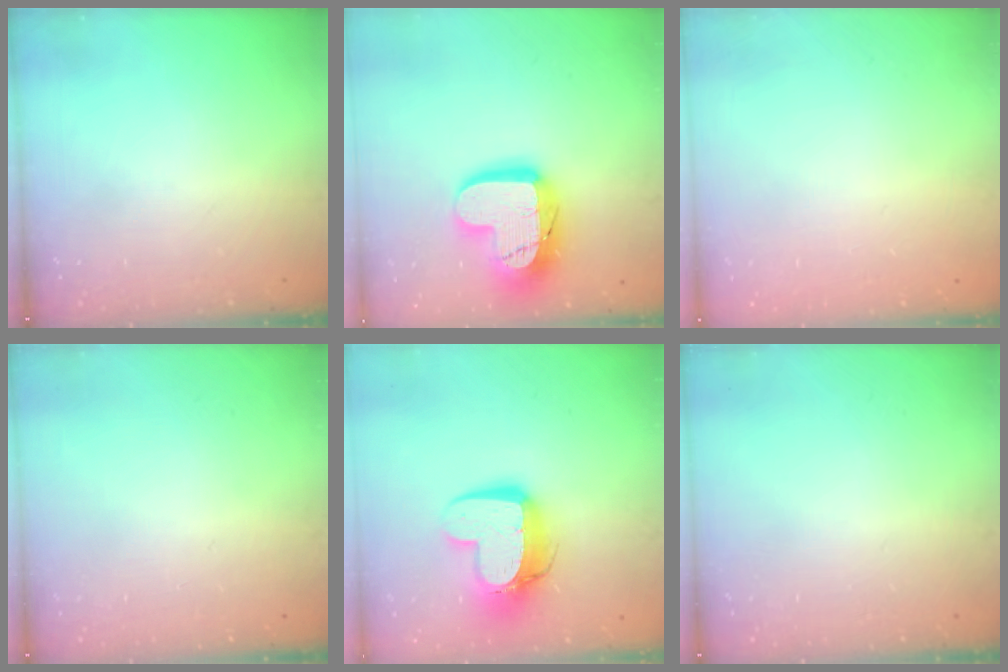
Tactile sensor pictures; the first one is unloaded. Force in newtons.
{"total": 18.4, "press": 18.3, "slide": 1.4}
{"total": 0.0}
{"total": 0.0}
{"total": 14.2, "press": 14.2, "slide": 1.4}
{"total": 0.0}